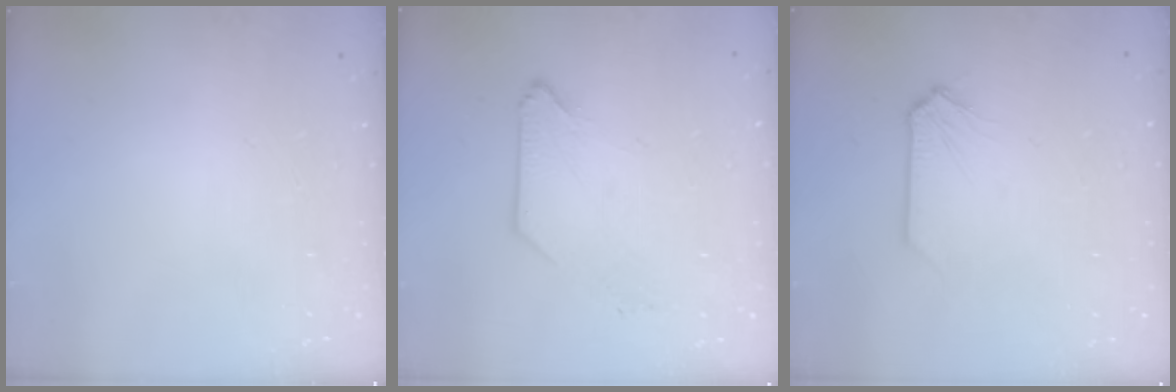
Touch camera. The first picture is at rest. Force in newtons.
{"total": 2.0, "press": 2.0, "slide": 0.5}
{"total": 0.0}